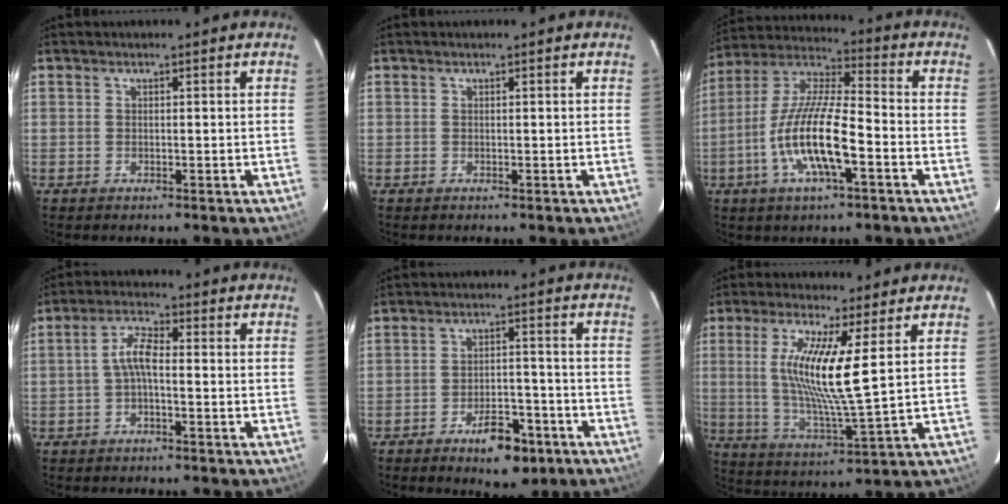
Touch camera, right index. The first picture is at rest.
{"total": 0.0}
{"total": 14.8, "force": [-5.3, 3.5, 13.4], "torque": [-0.271, -0.008, -0.106]}
{"total": 4.1, "force": [-1.0, 1.3, 3.8], "torque": [-0.082, 0.014, -0.021]}
{"total": 8.6, "force": [-5.3, 3.9, 5.4], "torque": [-0.090, 0.009, -0.070]}
{"total": 12.4, "force": [3.1, 0.5, 11.9], "torque": [-0.230, -0.015, 0.061]}